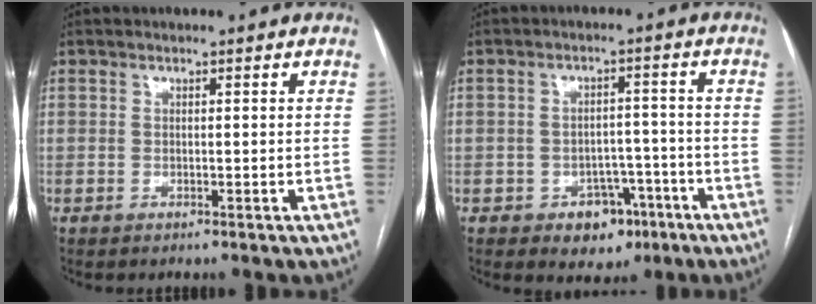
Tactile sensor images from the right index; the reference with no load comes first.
{"total": 6.3, "force": [-3.4, 4.5, 2.9], "torque": [-0.028, 0.018, -0.040]}